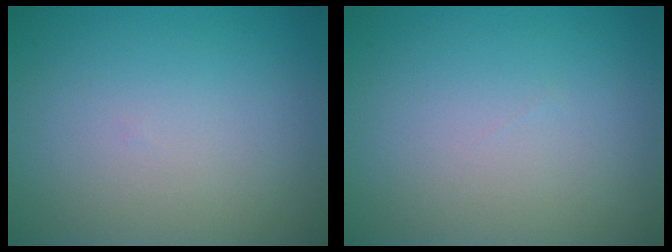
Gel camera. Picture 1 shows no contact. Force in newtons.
{"total": 0.0}